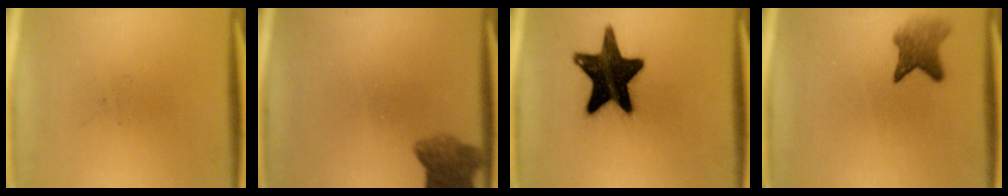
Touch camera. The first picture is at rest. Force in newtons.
{"total": 6.4}
{"total": 18.1}
{"total": 3.9}